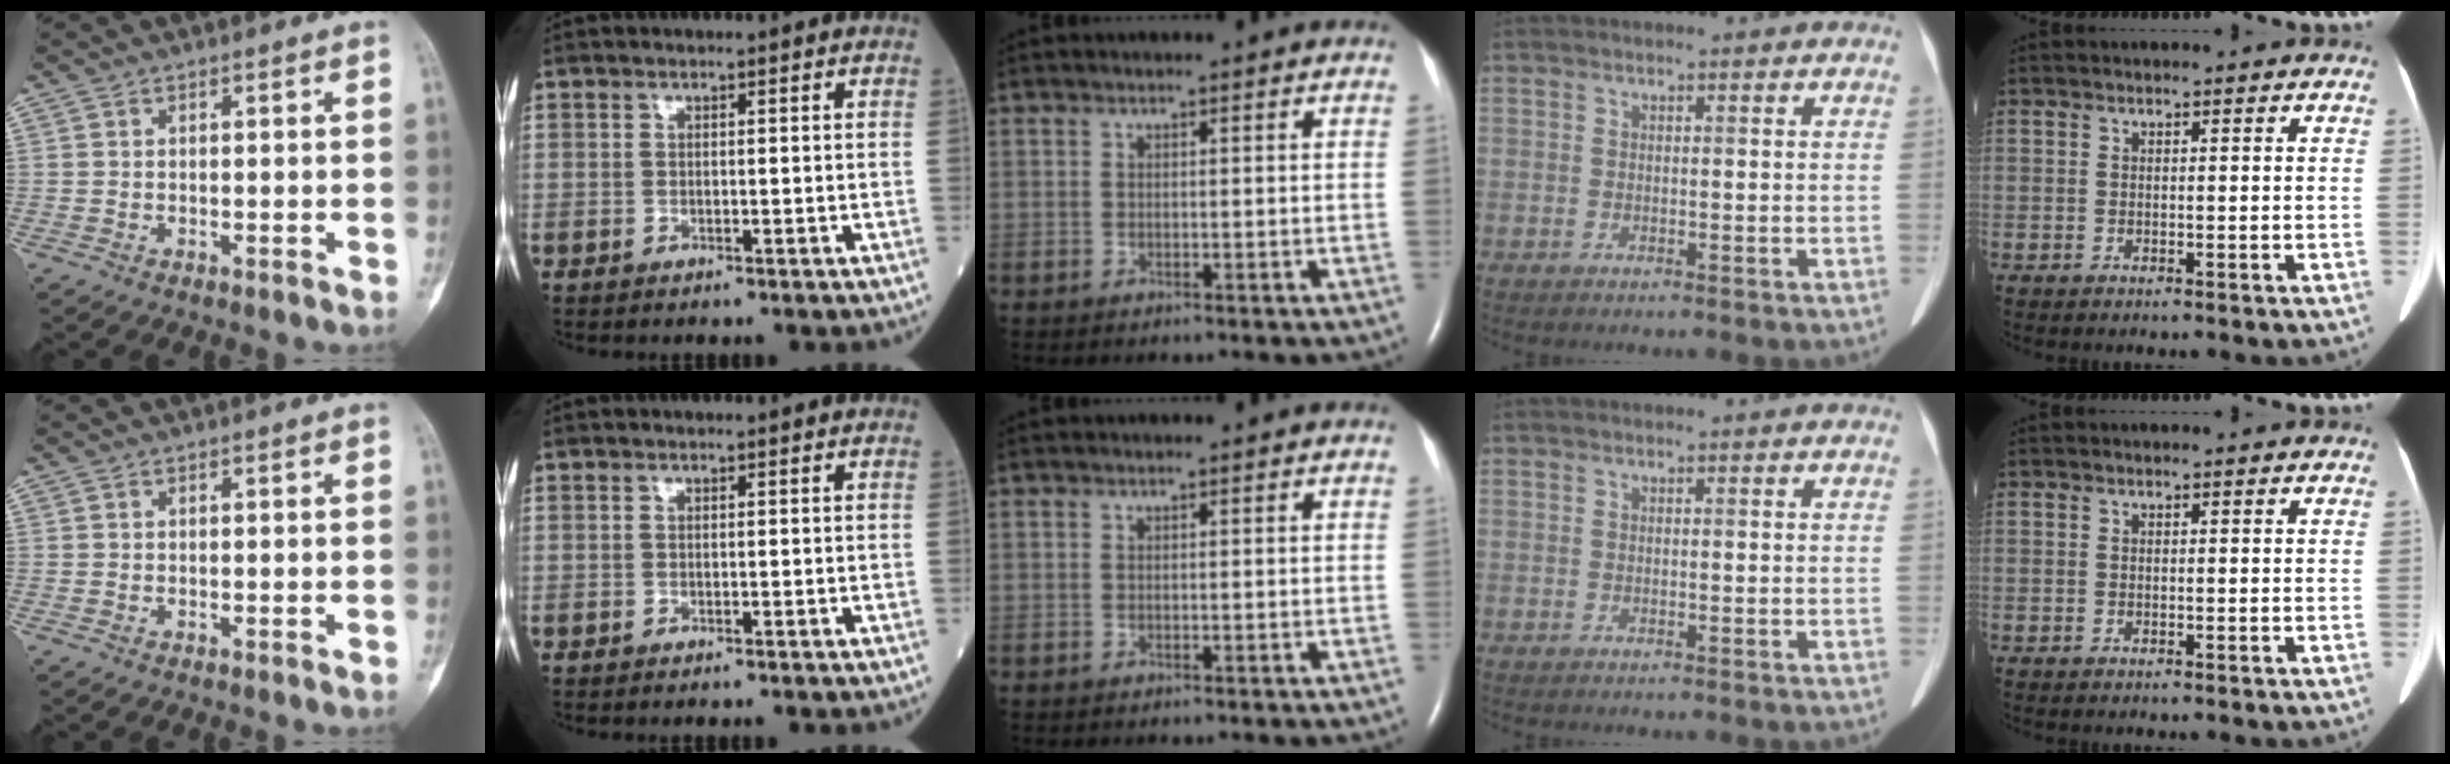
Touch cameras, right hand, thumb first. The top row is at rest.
{}